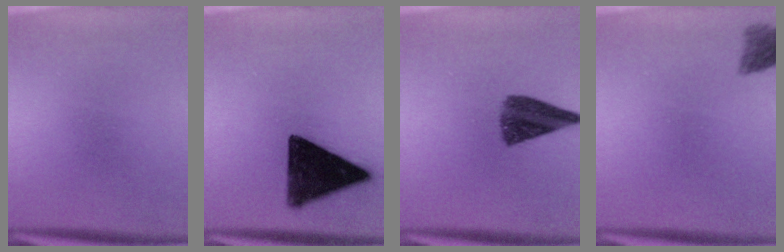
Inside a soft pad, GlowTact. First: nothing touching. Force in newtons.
{"total": 15.5}
{"total": 7.6}
{"total": 2.8}